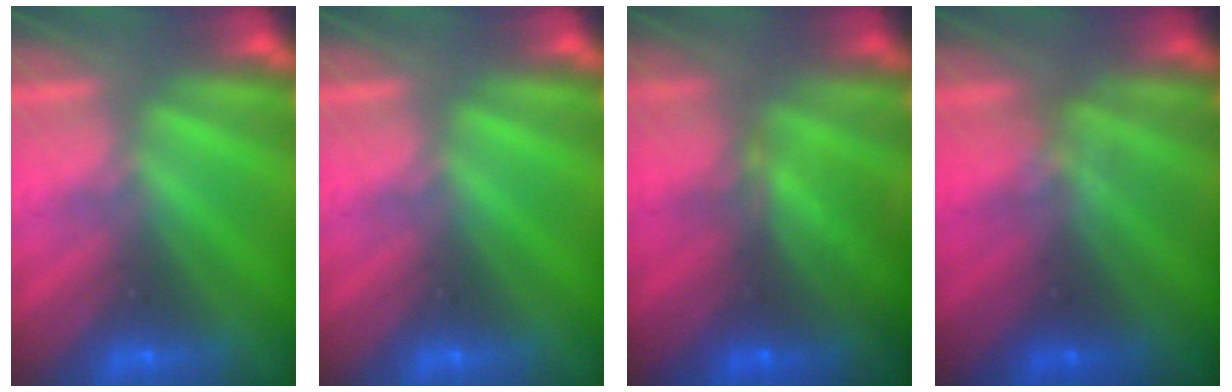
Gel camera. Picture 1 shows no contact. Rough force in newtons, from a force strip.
{"total": 0.0}
{"total": 7.3}
{"total": 1.2}